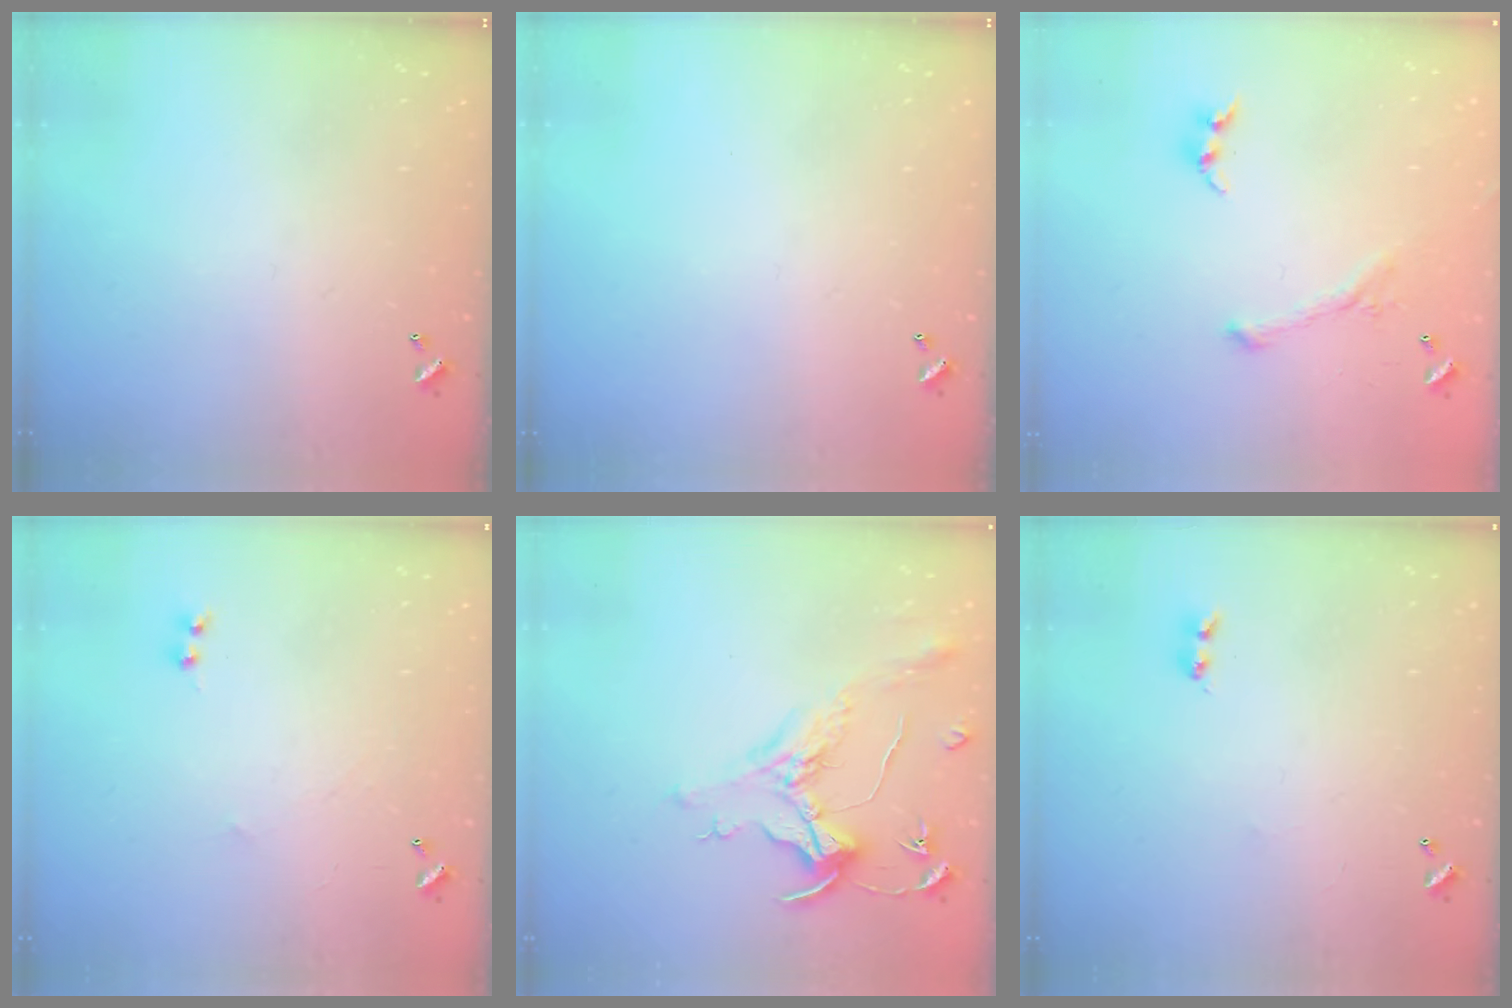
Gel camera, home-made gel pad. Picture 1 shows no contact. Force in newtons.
{"total": 0.0}
{"total": 2.8, "press": 2.6, "slide": 0.9}
{"total": 1.1, "press": 0.9, "slide": 0.6}
{"total": 1.5, "press": 1.3, "slide": 0.7}
{"total": 2.2, "press": 2.1, "slide": 0.6}